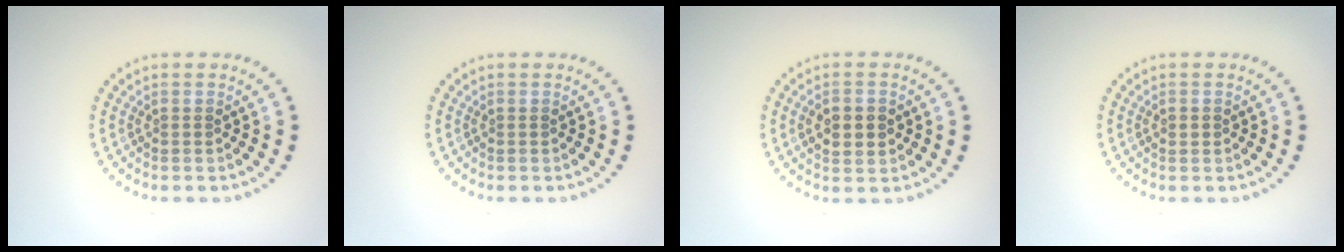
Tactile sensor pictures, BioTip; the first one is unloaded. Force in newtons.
{"total": 0.0}
{"total": 2.8, "press": 2.8, "slide": 0.2}
{"total": 1.0, "press": 1.0, "slide": 0.1}